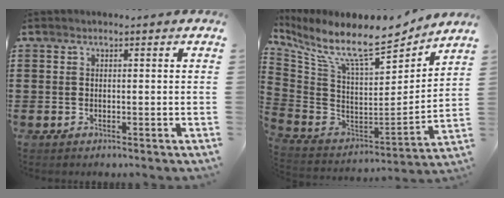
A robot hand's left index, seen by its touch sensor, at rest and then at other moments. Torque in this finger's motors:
{"motor_torque": [2.14, 0.00, 0.74, 0.21]}